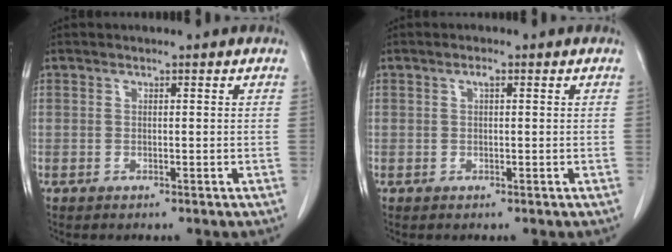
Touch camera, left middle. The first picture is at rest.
{"total": 0.8, "force": [0.3, 0.3, 0.7], "torque": [-0.010, 0.002, 0.003]}